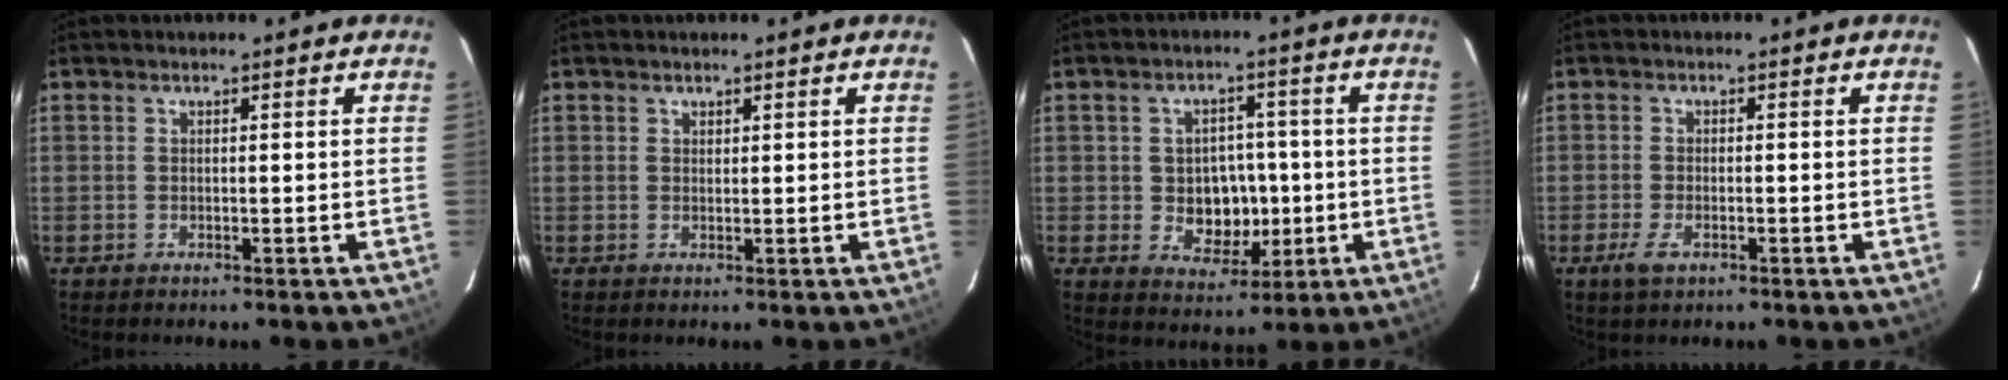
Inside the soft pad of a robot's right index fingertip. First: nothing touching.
{"total": 0.8, "force": [0.5, 0.5, 0.1], "torque": [0.000, 0.003, 0.009]}
{"total": 7.4, "force": [-0.8, 6.3, 3.9], "torque": [-0.078, 0.007, 0.004]}
{"total": 3.2, "force": [-1.8, 1.3, 2.3], "torque": [-0.054, -0.006, -0.034]}